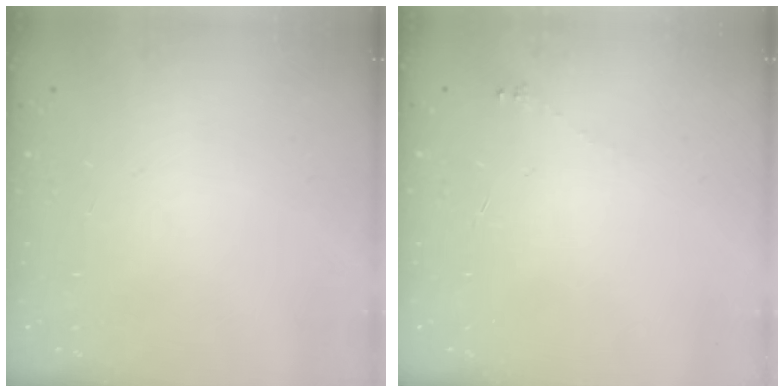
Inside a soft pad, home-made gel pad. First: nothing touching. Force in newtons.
{"total": 1.7, "press": 1.6, "slide": 0.2}